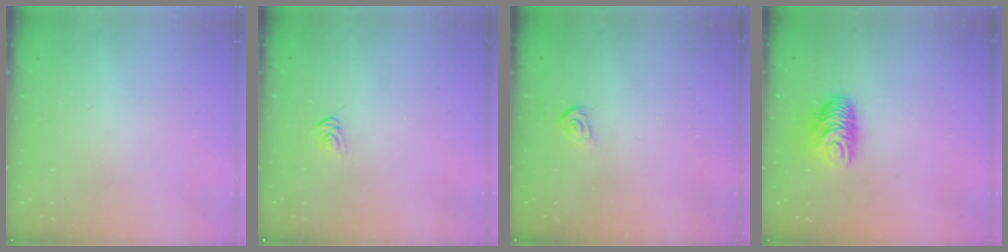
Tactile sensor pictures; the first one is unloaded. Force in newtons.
{"total": 2.9, "press": 2.9, "slide": 0.2}
{"total": 2.6, "press": 2.6, "slide": 0.3}
{"total": 9.3, "press": 9.2, "slide": 0.7}